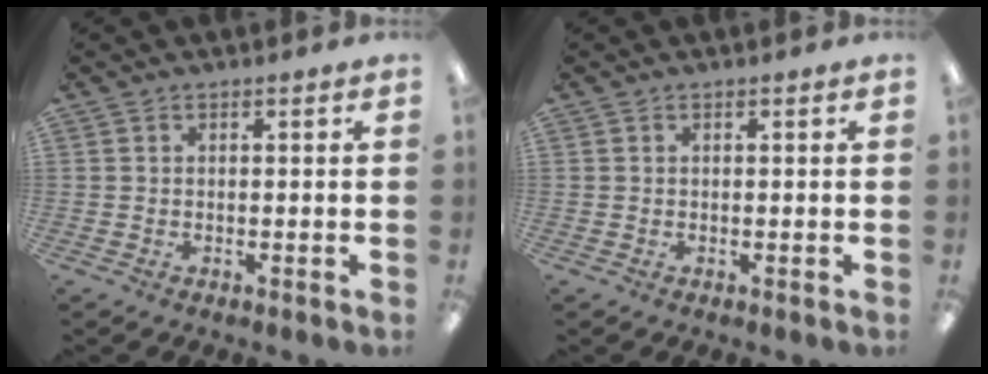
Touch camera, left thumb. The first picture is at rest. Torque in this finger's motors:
{"motor_torque": [-0.16, -0.06, -0.15, 0.10, 0.00]}